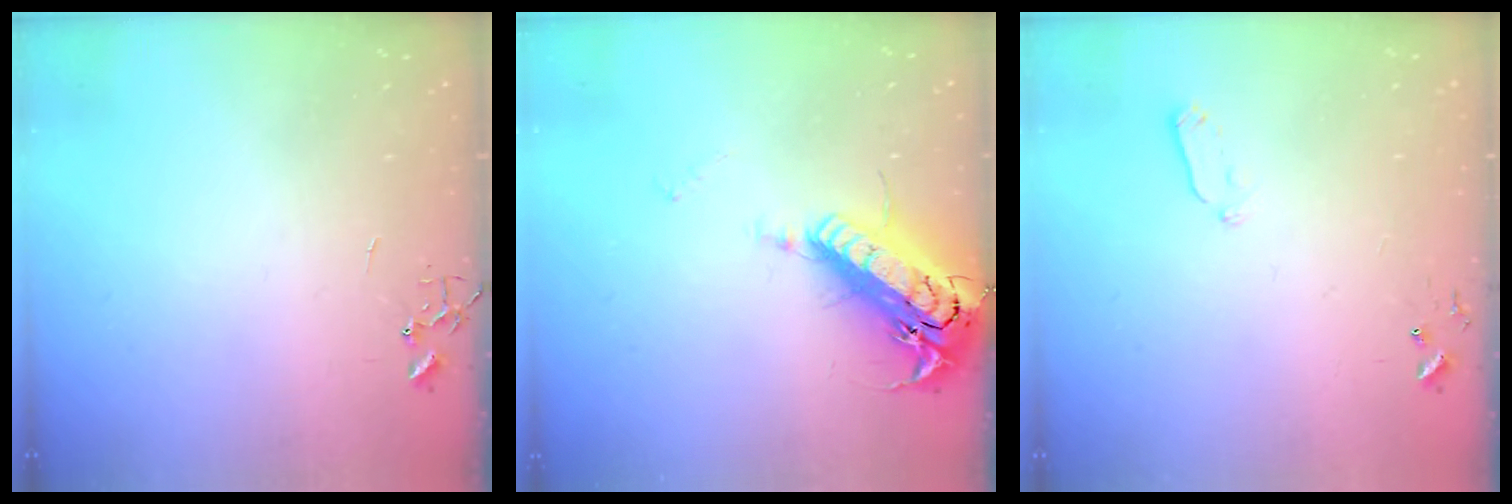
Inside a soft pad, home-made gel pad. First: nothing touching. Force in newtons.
{"total": 21.3, "press": 20.9, "slide": 4.0}
{"total": 4.6, "press": 4.5, "slide": 0.9}